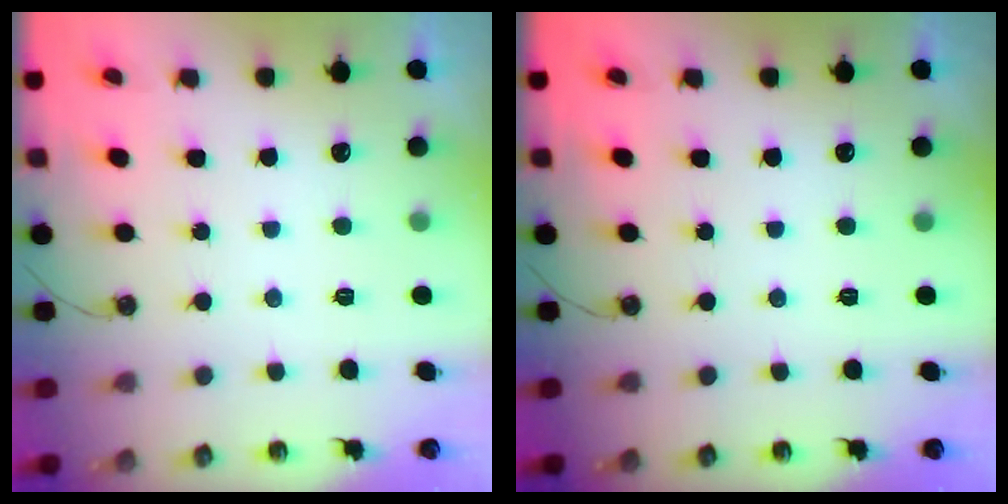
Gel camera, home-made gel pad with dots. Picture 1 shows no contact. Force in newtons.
{"total": 0.0}